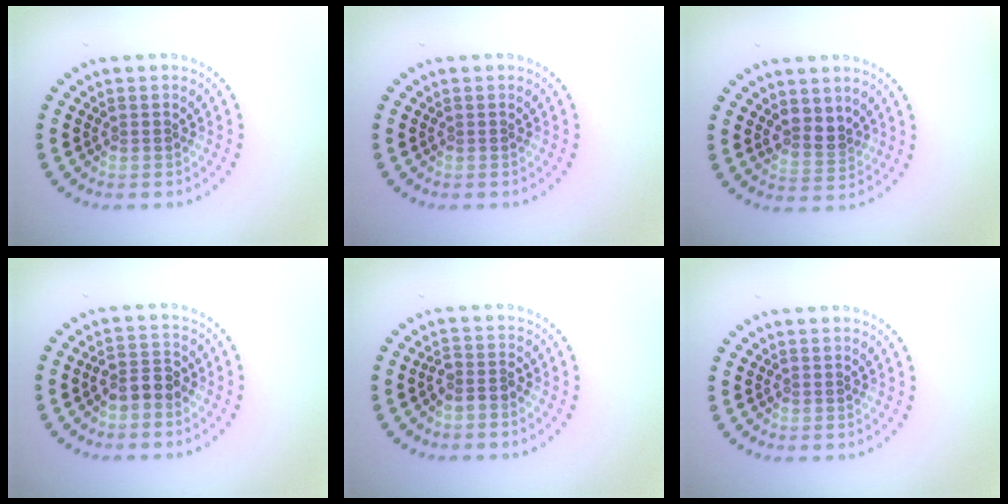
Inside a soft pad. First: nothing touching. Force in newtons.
{"total": 0.0}
{"total": 2.1, "press": 1.9, "slide": 0.9}
{"total": 2.5, "press": 2.3, "slide": 1.0}
{"total": 1.7, "press": 1.3, "slide": 1.2}
{"total": 0.0}